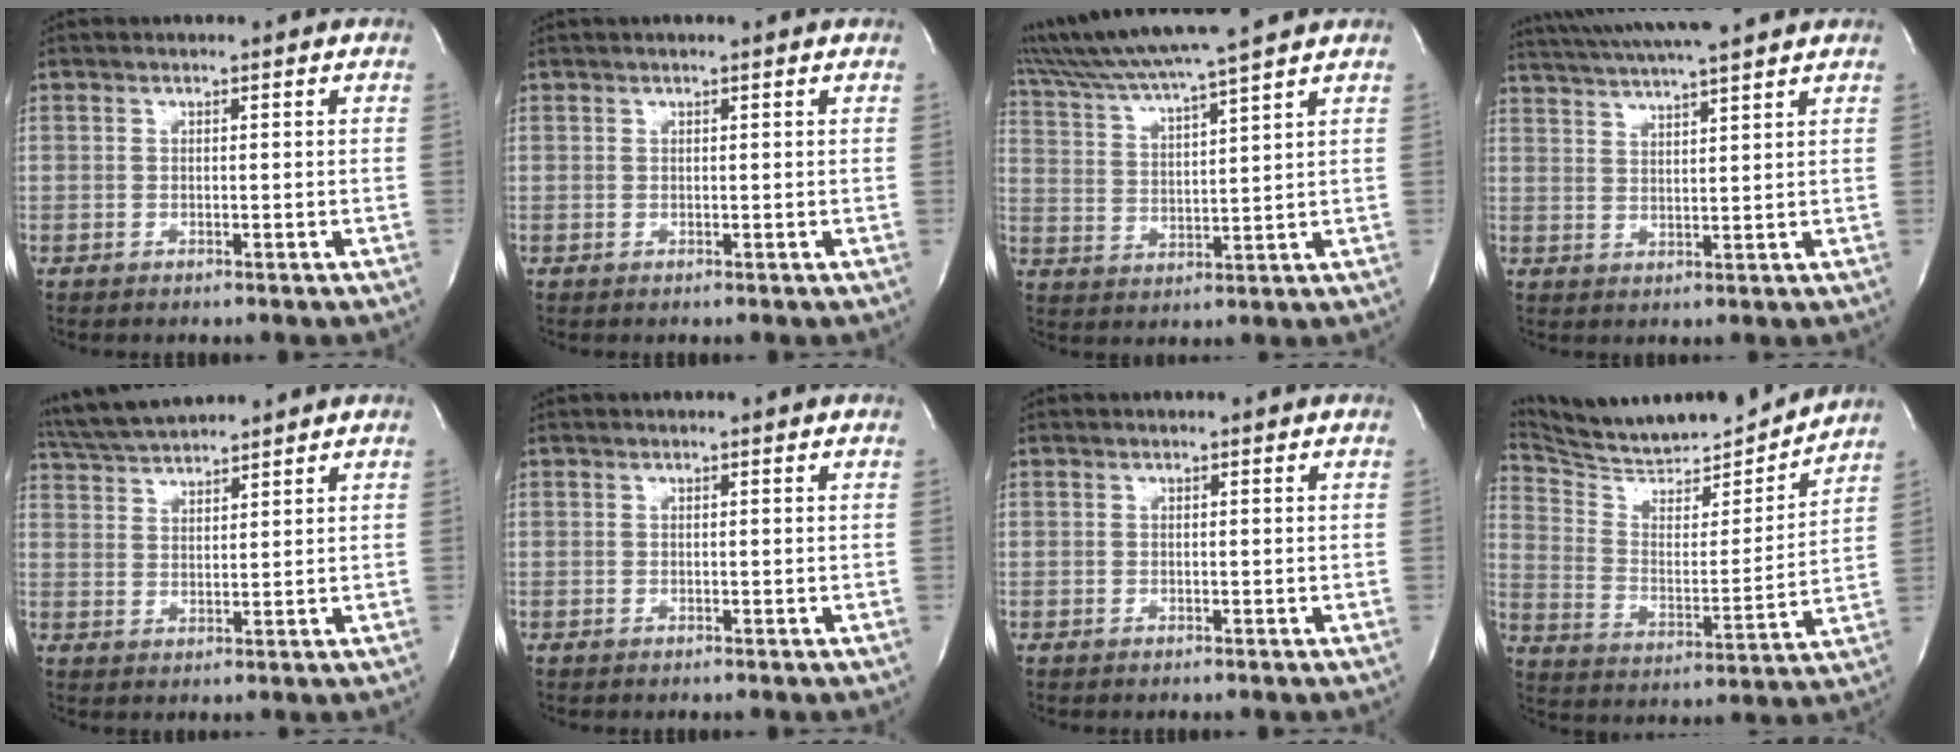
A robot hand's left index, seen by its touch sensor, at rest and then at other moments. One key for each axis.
{"total": 1.5, "fx": 1.2, "fy": -0.2, "fz": 0.9, "tx": -0.011, "ty": 0.015, "tz": 0.015}
{"total": 12.7, "fx": 10.9, "fy": -1.4, "fz": 6.4, "tx": -0.123, "ty": 0.013, "tz": 0.185}
{"total": 11.9, "fx": 10.5, "fy": -0.4, "fz": 5.6, "tx": -0.108, "ty": 0.023, "tz": 0.159}
{"total": 7.8, "fx": 7.5, "fy": -0.3, "fz": 2.2, "tx": -0.052, "ty": 0.024, "tz": 0.141}
{"total": 0.9, "fx": 0.8, "fy": -0.1, "fz": 0.4, "tx": -0.006, "ty": 0.008, "tz": 0.010}
{"total": 0.0}
{"total": 18.7, "fx": 18.0, "fy": 1.0, "fz": 5.0, "tx": -0.095, "ty": -0.037, "tz": 0.282}